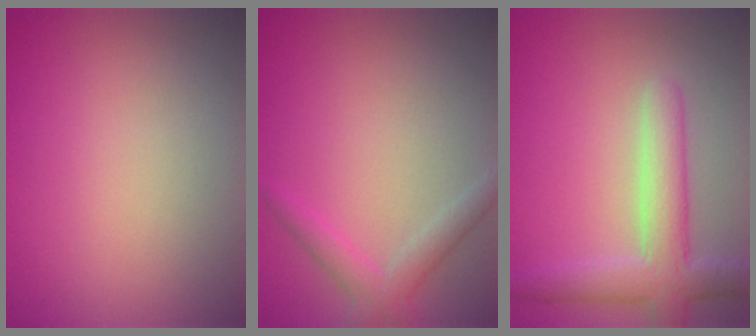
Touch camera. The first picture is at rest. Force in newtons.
{"total": 2.3, "press": 2.3, "slide": 0.2}
{"total": 5.0, "press": 4.9, "slide": 0.4}